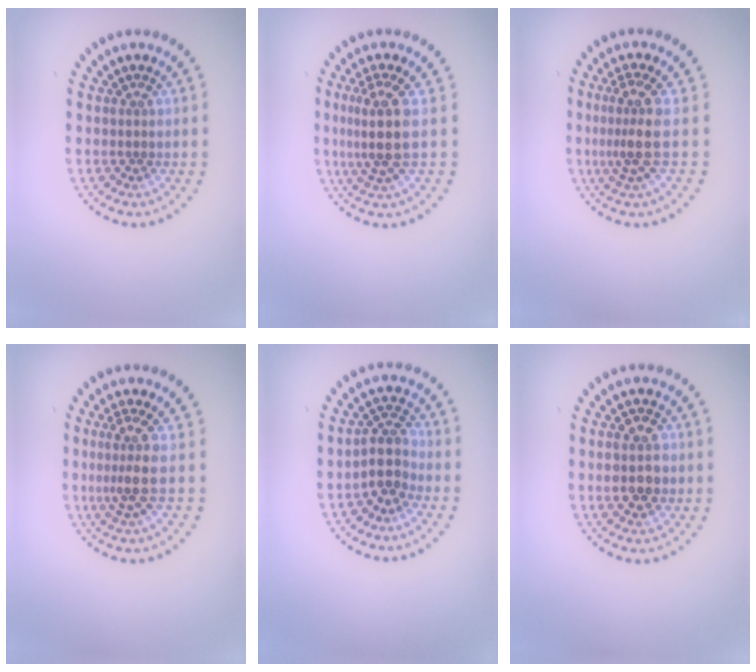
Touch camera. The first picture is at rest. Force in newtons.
{"total": 3.8, "press": 3.0, "slide": 2.4}
{"total": 3.1, "press": 2.2, "slide": 2.2}
{"total": 2.9, "press": 2.0, "slide": 2.0}
{"total": 2.7, "press": 2.3, "slide": 1.5}
{"total": 3.1, "press": 3.1, "slide": 0.1}